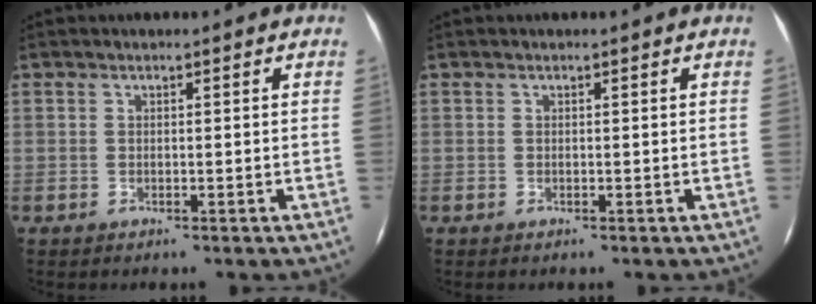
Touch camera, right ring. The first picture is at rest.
{"total": 0.0}